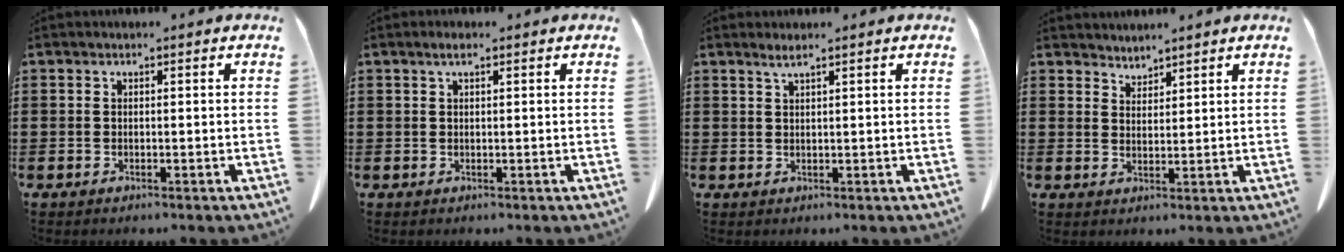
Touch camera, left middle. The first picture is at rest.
{"total": 1.4, "force": [0.7, 0.3, 1.2], "torque": [-0.025, 0.001, 0.012]}
{"total": 1.5, "force": [1.1, -0.1, 1.0], "torque": [-0.022, -0.003, 0.021]}
{"total": 2.4, "force": [2.4, 0.1, -0.4], "torque": [0.000, -0.008, 0.047]}